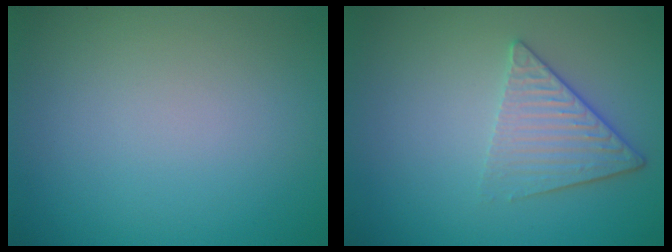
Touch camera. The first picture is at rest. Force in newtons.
{"total": 3.3, "press": 2.9, "slide": 1.6}